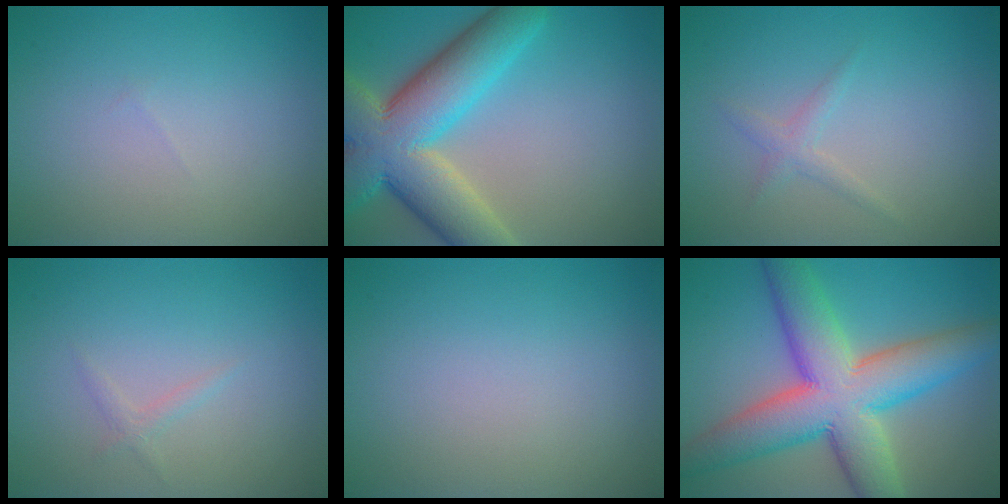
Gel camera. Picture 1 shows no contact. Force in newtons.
{"total": 11.6, "press": 11.6, "slide": 1.0}
{"total": 1.2, "press": 1.2, "slide": 0.1}
{"total": 0.8, "press": 0.8, "slide": 0.0}
{"total": 0.0}
{"total": 11.4, "press": 11.4, "slide": 0.4}